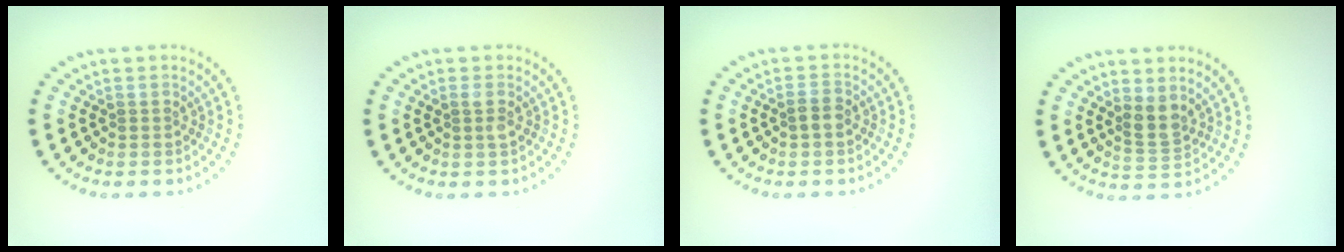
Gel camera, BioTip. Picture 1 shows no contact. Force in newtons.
{"total": 0.9, "press": 0.9, "slide": 0.1}
{"total": 1.4, "press": 1.3, "slide": 0.4}
{"total": 2.1, "press": 1.8, "slide": 1.2}